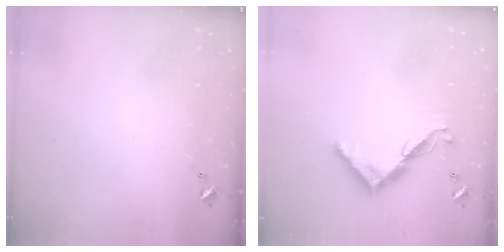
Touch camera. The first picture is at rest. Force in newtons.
{"total": 11.0, "press": 11.0, "slide": 0.4}